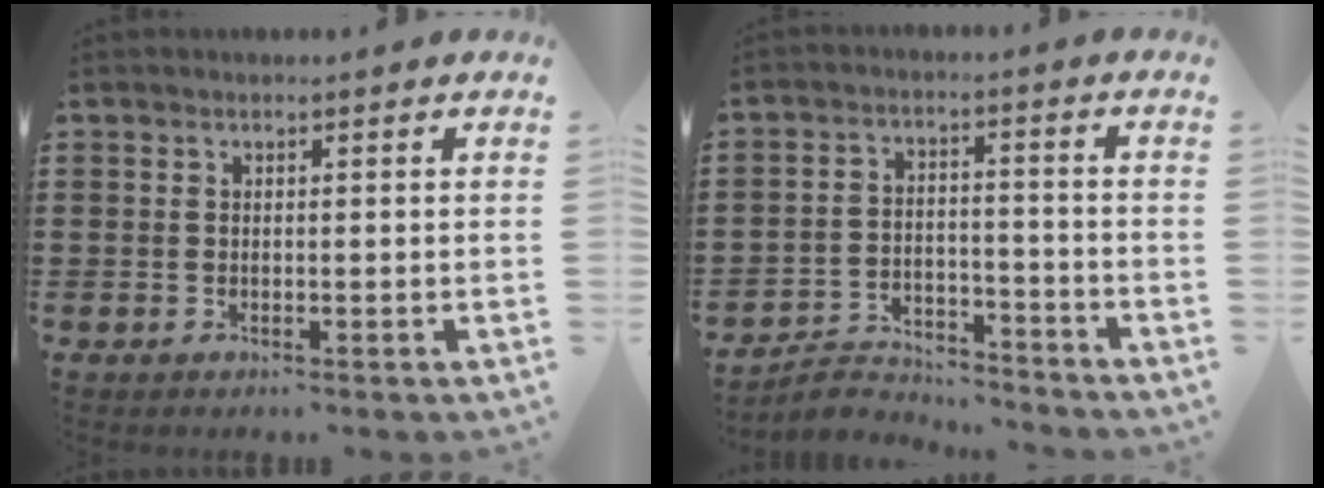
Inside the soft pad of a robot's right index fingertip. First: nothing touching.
{"total": 4.6, "force": [-4.5, 0.8, 0.5], "torque": [-0.014, 0.010, -0.091]}